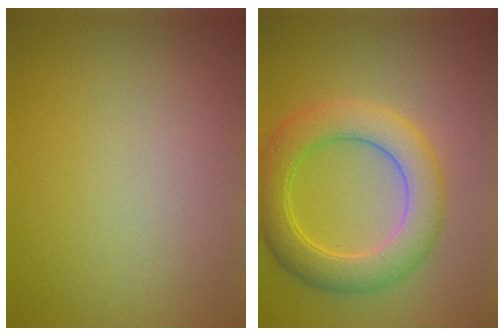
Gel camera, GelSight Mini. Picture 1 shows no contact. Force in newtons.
{"total": 6.1, "press": 6.1, "slide": 0.2}